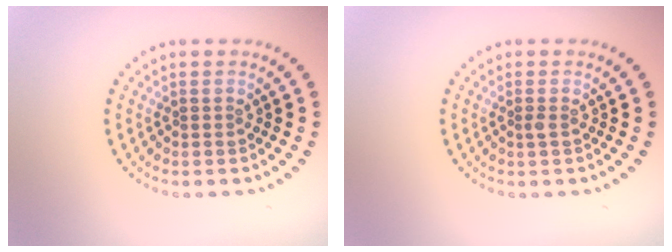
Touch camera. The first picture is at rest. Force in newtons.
{"total": 0.6, "press": 0.5, "slide": 0.4}